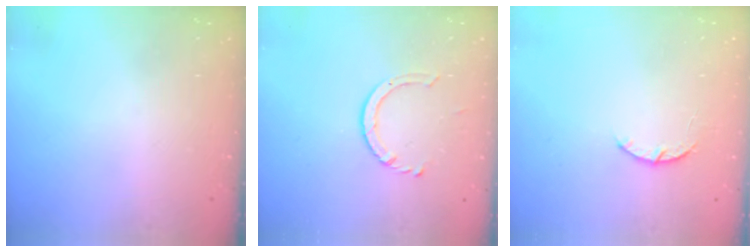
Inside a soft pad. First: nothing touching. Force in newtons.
{"total": 4.6, "press": 4.5, "slide": 0.5}
{"total": 3.0, "press": 2.9, "slide": 0.5}